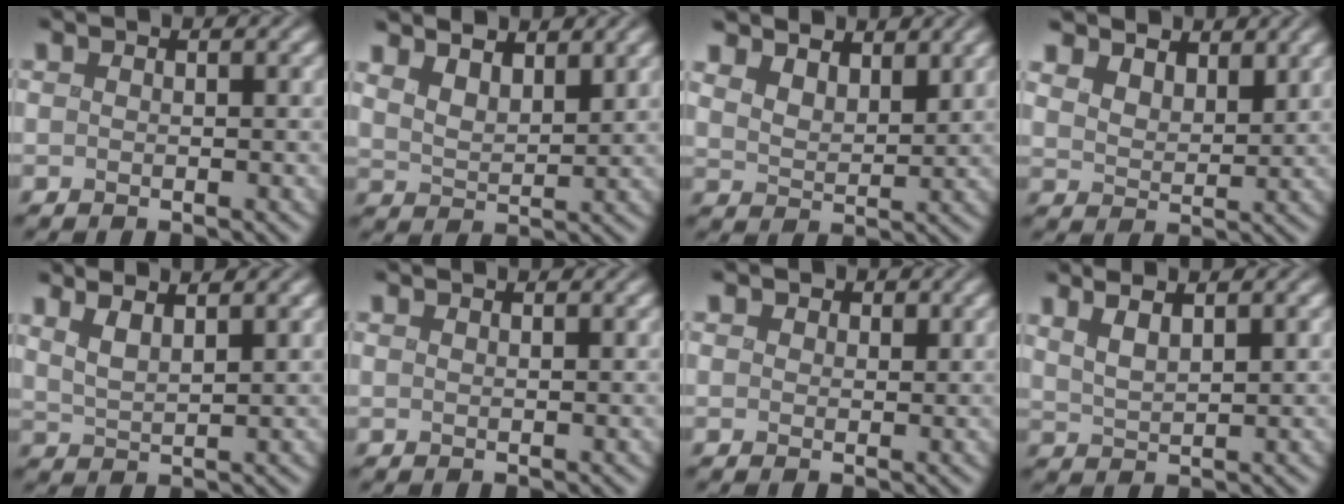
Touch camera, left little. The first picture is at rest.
{"total": 3.9, "force": [3.0, 1.6, 2.0], "torque": [-0.042, 0.008, 0.050]}
{"total": 4.0, "force": [3.3, 1.7, 1.5], "torque": [-0.041, 0.005, 0.053]}
{"total": 4.6, "force": [3.8, 2.1, 1.5], "torque": [-0.047, 0.000, 0.064]}
{"total": 2.6, "force": [1.6, 0.6, 1.9], "torque": [-0.043, 0.006, 0.035]}
{"total": 0.8, "force": [0.8, 0.2, 0.1], "torque": [0.002, 0.002, 0.005]}
{"total": 2.2, "force": [1.6, 1.4, 0.6], "torque": [-0.021, 0.010, 0.015]}
{"total": 2.2, "force": [1.3, 0.5, 1.7], "torque": [-0.042, 0.002, 0.034]}